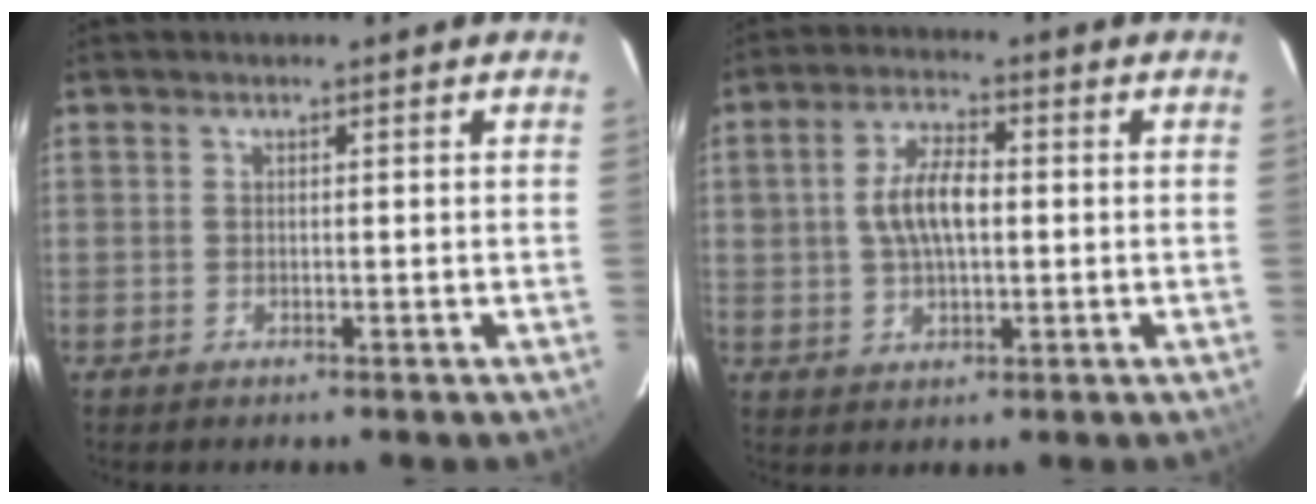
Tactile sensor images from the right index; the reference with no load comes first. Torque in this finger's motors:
{"motor_torque": [0.34, -0.02, 0.26, 0.13]}